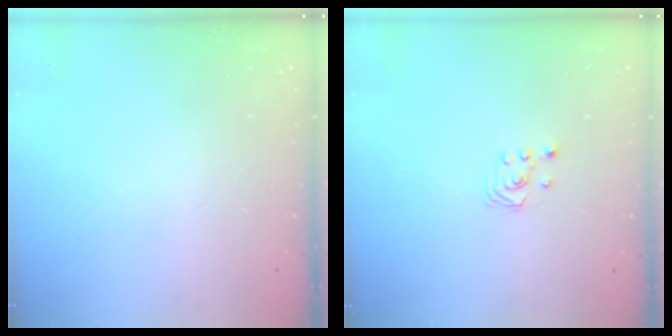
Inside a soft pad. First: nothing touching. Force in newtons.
{"total": 1.8, "press": 1.8, "slide": 0.2}